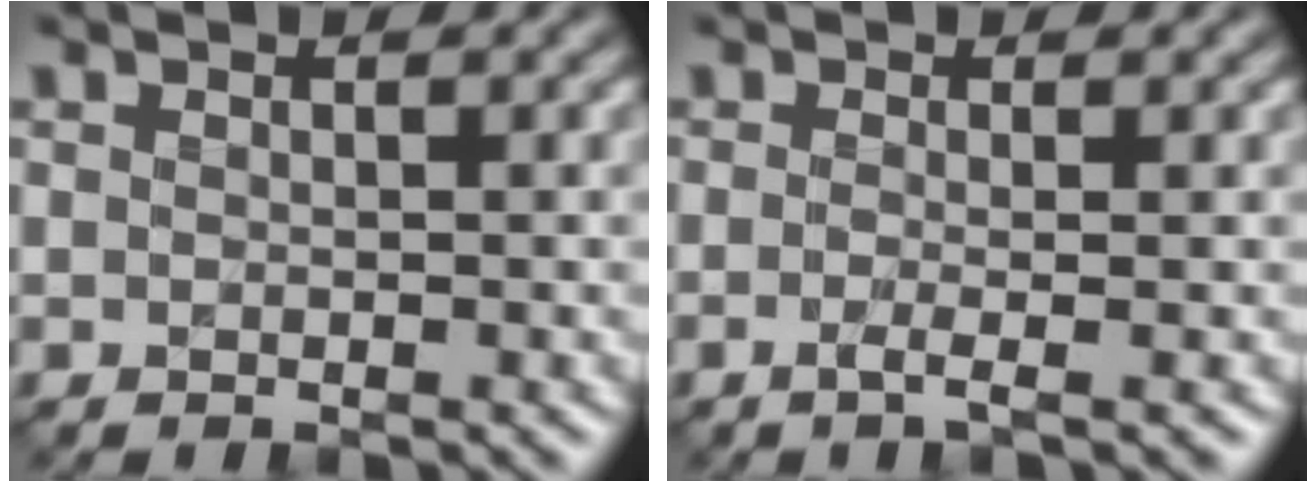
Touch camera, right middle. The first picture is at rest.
{"total": 1.8, "force": [-0.4, 0.5, 1.6], "torque": [-0.027, -0.008, -0.012]}